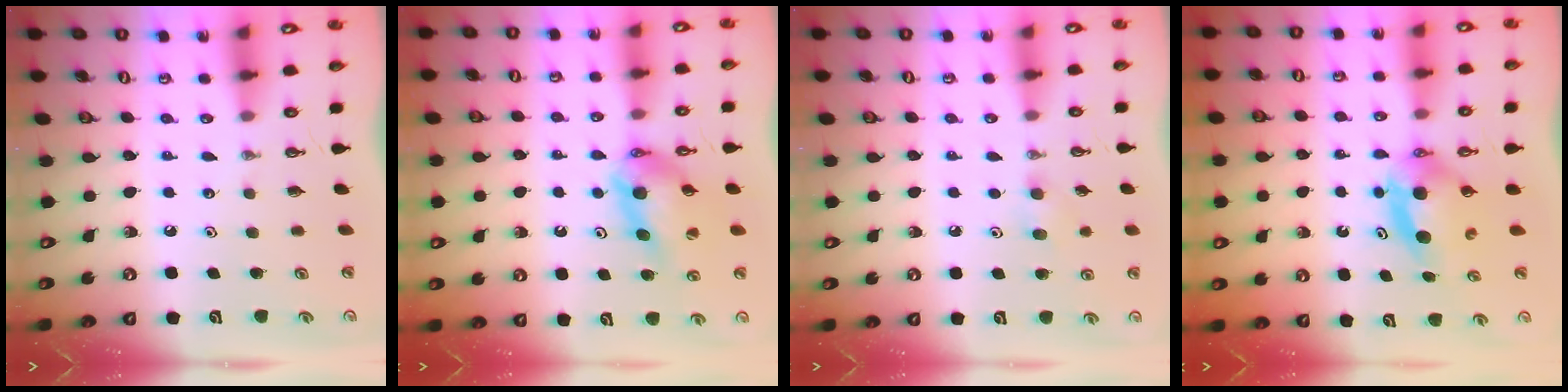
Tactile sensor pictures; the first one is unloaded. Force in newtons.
{"total": 11.0, "press": 10.9, "slide": 1.1}
{"total": 5.0, "press": 4.8, "slide": 1.4}
{"total": 6.6, "press": 6.0, "slide": 2.8}